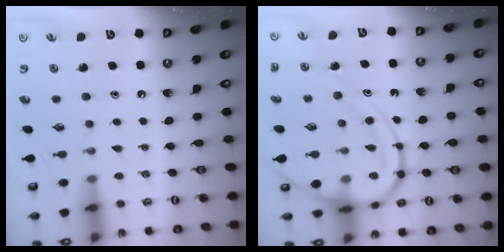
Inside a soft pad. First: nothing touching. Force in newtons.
{"total": 15.3, "press": 15.3, "slide": 1.4}